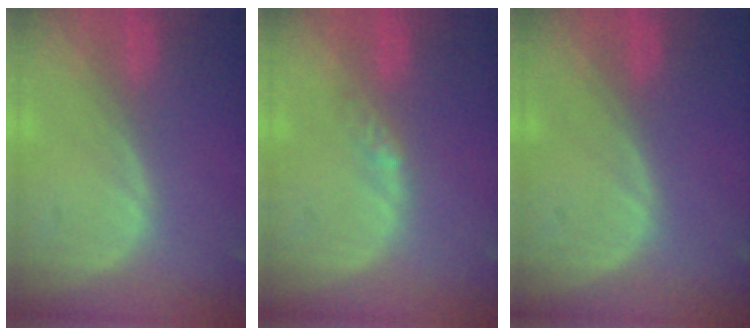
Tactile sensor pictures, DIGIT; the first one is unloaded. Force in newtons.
{"total": 2.2, "press": 1.7, "slide": 1.3}
{"total": 0.0}